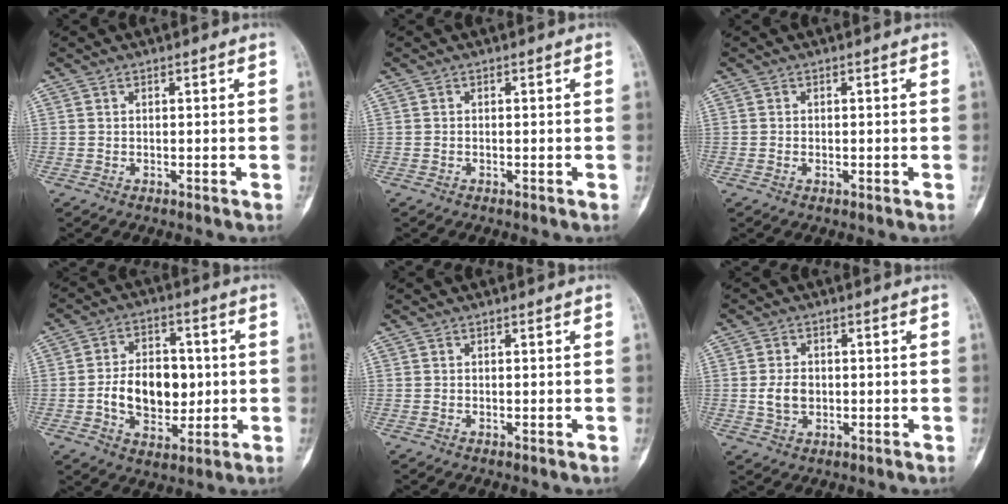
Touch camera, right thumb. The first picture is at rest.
{"total": 0.0}
{"total": 0.9, "force": [-0.2, 0.6, 0.6], "torque": [-0.008, 0.006, -0.004]}
{"total": 12.9, "force": [-0.8, 8.7, 9.4], "torque": [-0.118, 0.015, -0.010]}
{"total": 0.0}
{"total": 4.6, "force": [-0.3, 3.4, 3.1], "torque": [-0.050, 0.002, -0.005]}